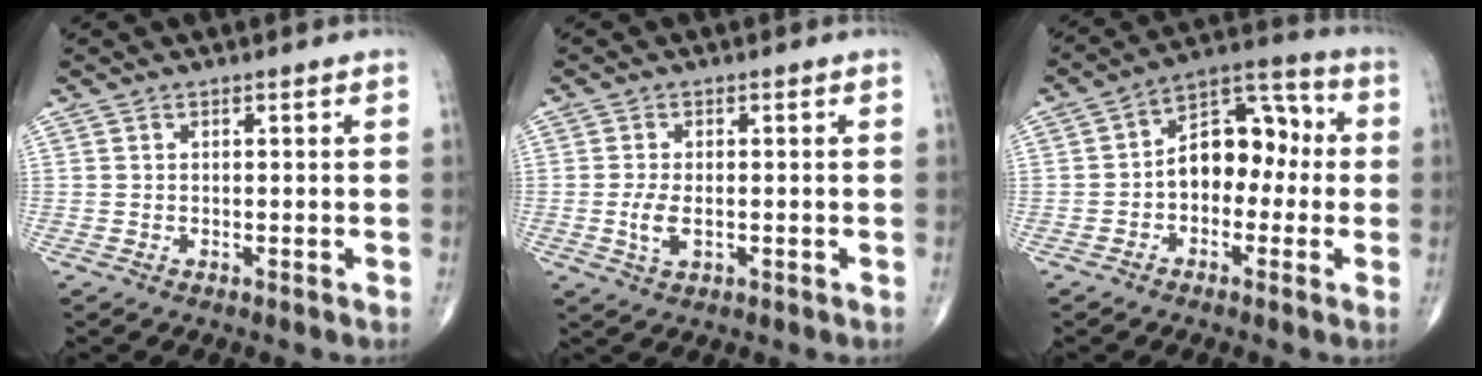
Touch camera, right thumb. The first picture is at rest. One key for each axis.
{"total": 3.8, "fx": -0.7, "fy": 1.9, "fz": 3.3, "tx": -0.070, "ty": -0.006, "tz": -0.013}
{"total": 11.9, "fx": -0.7, "fy": 7.9, "fz": 8.9, "tx": -0.100, "ty": 0.045, "tz": -0.027}